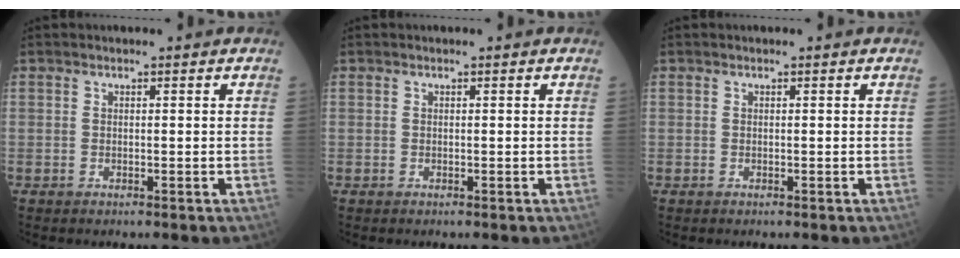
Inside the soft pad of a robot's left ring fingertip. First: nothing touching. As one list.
[{"total": 0.0}, {"total": 0.0}]